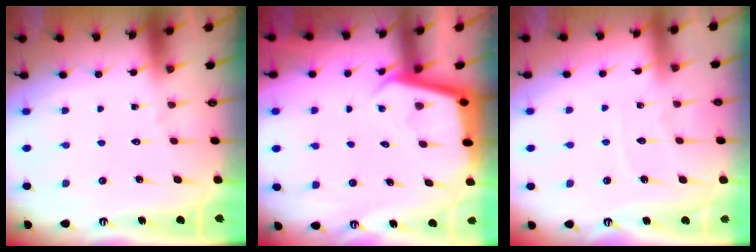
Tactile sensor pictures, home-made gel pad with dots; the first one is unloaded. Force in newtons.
{"total": 3.6, "press": 3.6, "slide": 0.3}
{"total": 3.8, "press": 3.8, "slide": 0.2}